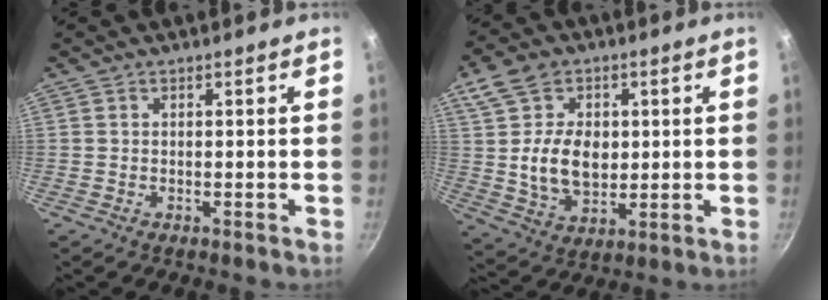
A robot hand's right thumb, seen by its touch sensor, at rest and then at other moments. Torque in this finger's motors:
{"motor_torque": [-0.05, 0.54, 0.45, 0.09, 0.14]}